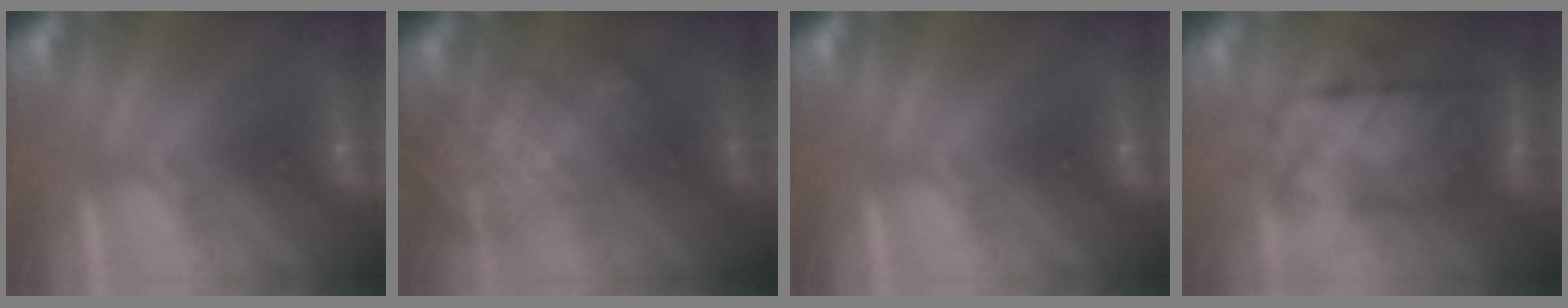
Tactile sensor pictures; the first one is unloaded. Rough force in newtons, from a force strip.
{"total": 3.9}
{"total": 0.0}
{"total": 9.3}